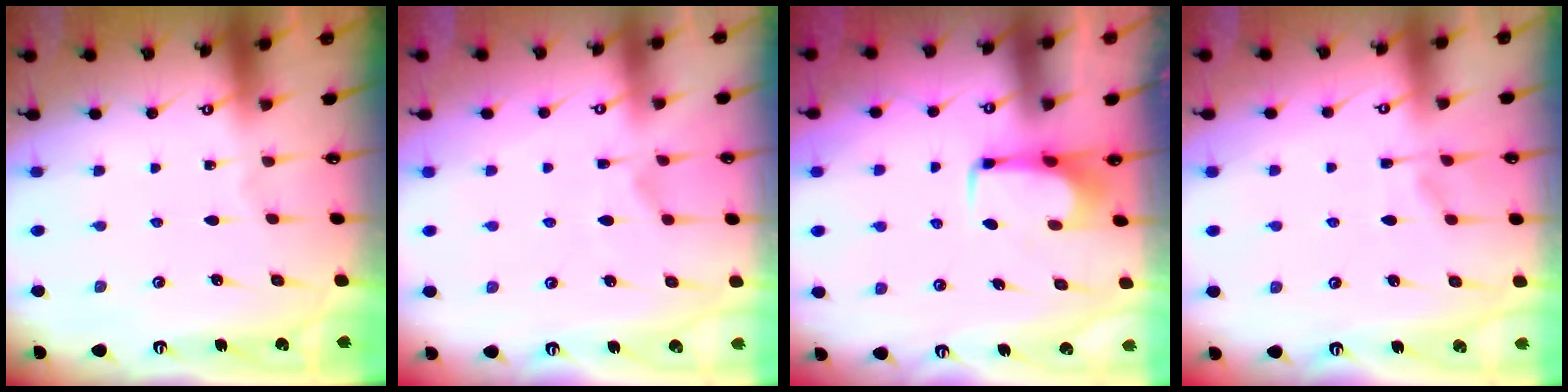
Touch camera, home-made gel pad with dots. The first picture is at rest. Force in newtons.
{"total": 2.0, "press": 1.5, "slide": 1.3}
{"total": 1.7, "press": 1.6, "slide": 0.5}
{"total": 1.3, "press": 0.0, "slide": 1.3}